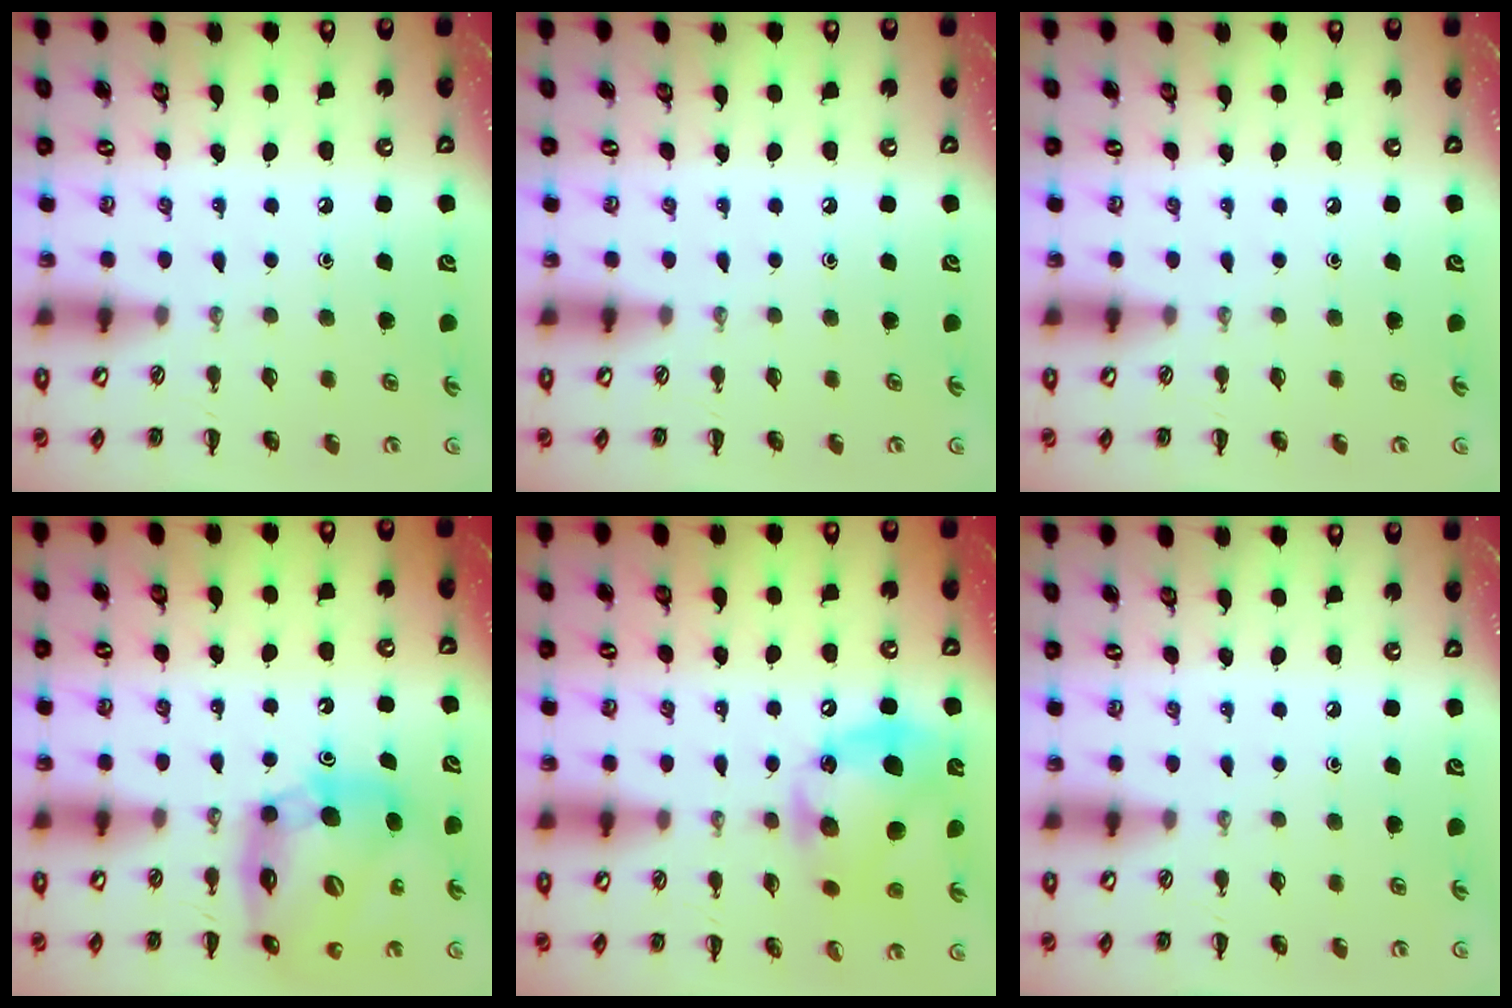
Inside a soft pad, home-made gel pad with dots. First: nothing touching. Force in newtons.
{"total": 0.0}
{"total": 0.0}
{"total": 12.6, "press": 12.3, "slide": 3.0}
{"total": 15.9, "press": 15.8, "slide": 1.0}
{"total": 0.0}